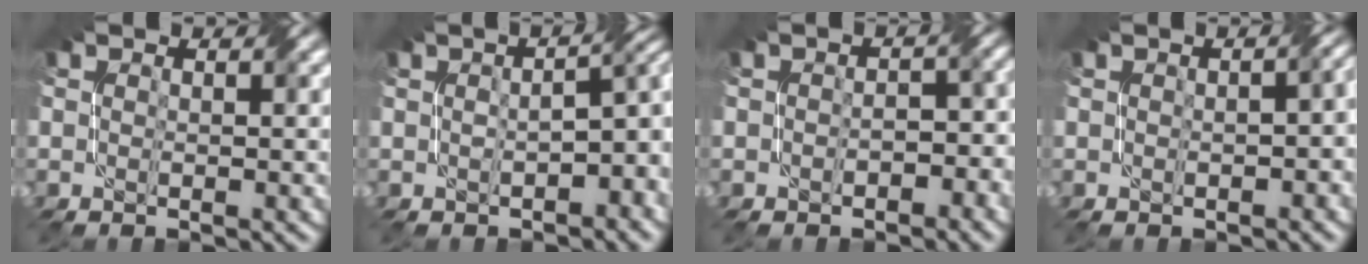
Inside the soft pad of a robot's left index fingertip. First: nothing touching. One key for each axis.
{"total": 5.5, "fx": -0.5, "fy": 2.6, "fz": 4.8, "tx": -0.050, "ty": 0.007, "tz": 0.002}
{"total": 3.0, "fx": -1.4, "fy": 1.9, "fz": 1.8, "tx": -0.013, "ty": 0.005, "tz": -0.014}
{"total": 4.5, "fx": -0.2, "fy": 2.5, "fz": 3.7, "tx": -0.021, "ty": 0.005, "tz": 0.006}